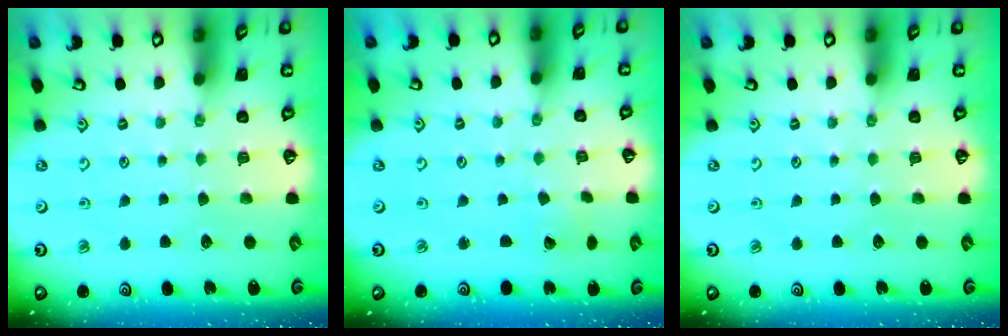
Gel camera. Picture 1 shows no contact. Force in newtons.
{"total": 1.4, "press": 1.4, "slide": 0.2}
{"total": 0.0}